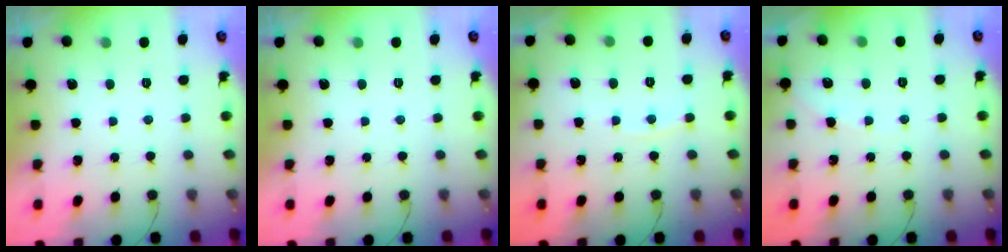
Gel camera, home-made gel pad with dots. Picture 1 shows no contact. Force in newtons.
{"total": 0.0}
{"total": 2.8, "press": 2.8, "slide": 0.4}
{"total": 4.7, "press": 4.7, "slide": 0.7}